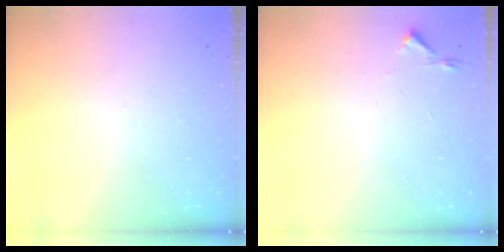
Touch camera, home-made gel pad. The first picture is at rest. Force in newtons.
{"total": 2.7, "press": 2.6, "slide": 0.4}